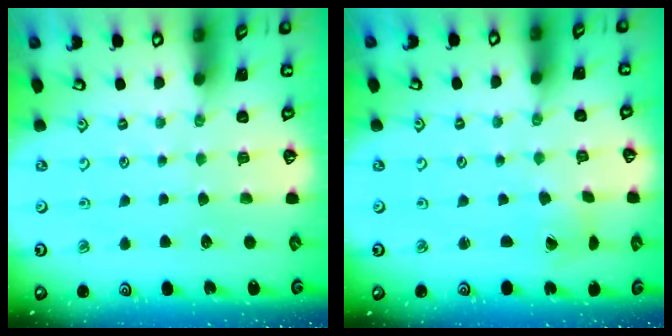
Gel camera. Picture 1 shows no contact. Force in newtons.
{"total": 1.2, "press": 1.2, "slide": 0.2}